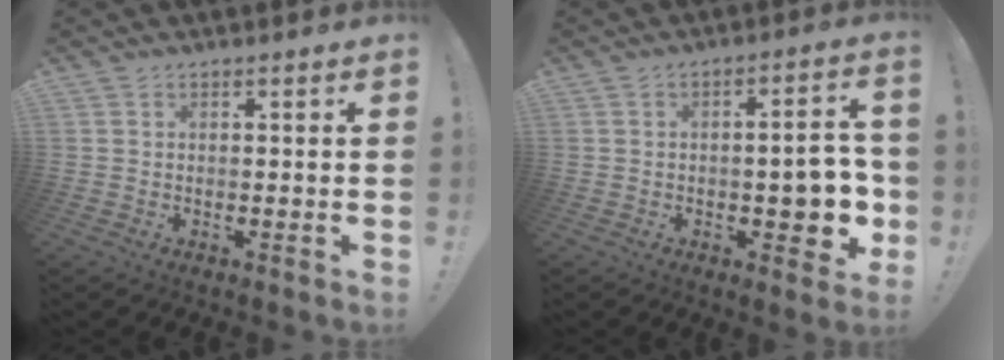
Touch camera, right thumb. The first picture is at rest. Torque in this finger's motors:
{"motor_torque": [0.21, 0.28, 0.35, 0.08, 0.09]}